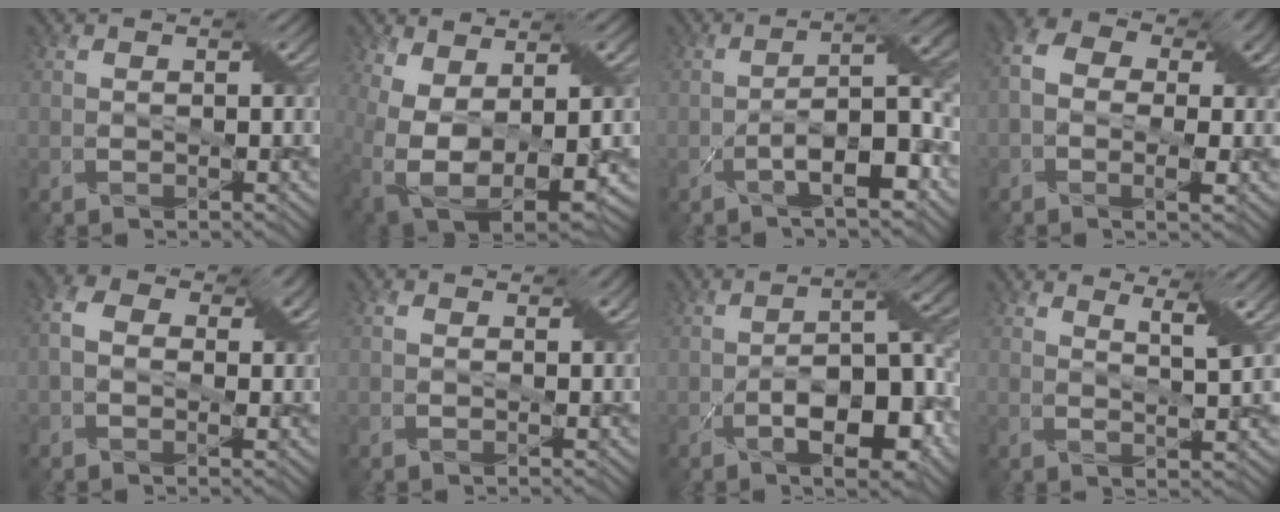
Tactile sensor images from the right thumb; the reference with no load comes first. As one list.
[{"total": 12.7, "force": [0.5, 7.1, 10.5], "torque": [-0.222, -0.032, 0.029]}, {"total": 9.6, "force": [-3.4, 2.5, 8.6], "torque": [-0.139, 0.011, -0.056]}, {"total": 8.2, "force": [-0.4, 5.5, 6.1], "torque": [-0.121, 0.008, -0.018]}, {"total": 6.0, "force": [0.2, 4.2, 4.2], "torque": [-0.084, 0.009, -0.002]}, {"total": 1.4, "force": [0.5, 1.0, 0.9], "torque": [-0.014, 0.000, 0.011]}, {"total": 11.8, "force": [-3.9, 4.3, 10.3], "torque": [-0.161, 0.000, -0.061]}, {"total": 4.4, "force": [3.0, 0.3, 3.2], "torque": [-0.060, -0.002, 0.051]}]